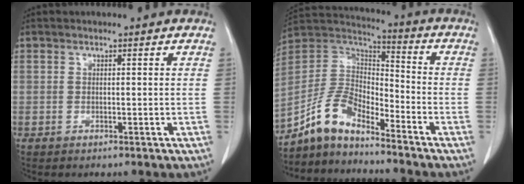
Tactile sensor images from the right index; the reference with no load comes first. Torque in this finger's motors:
{"motor_torque": [-0.06, -0.12, 0.02, -0.08]}